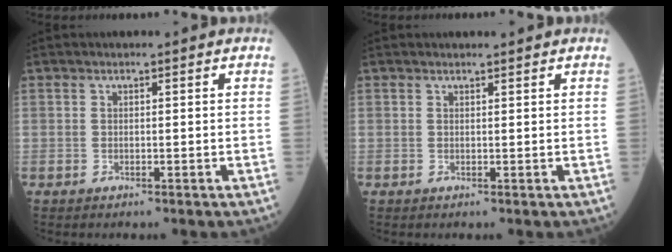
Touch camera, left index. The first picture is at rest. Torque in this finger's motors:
{"motor_torque": [-0.14, -0.50, -0.18, 0.01]}